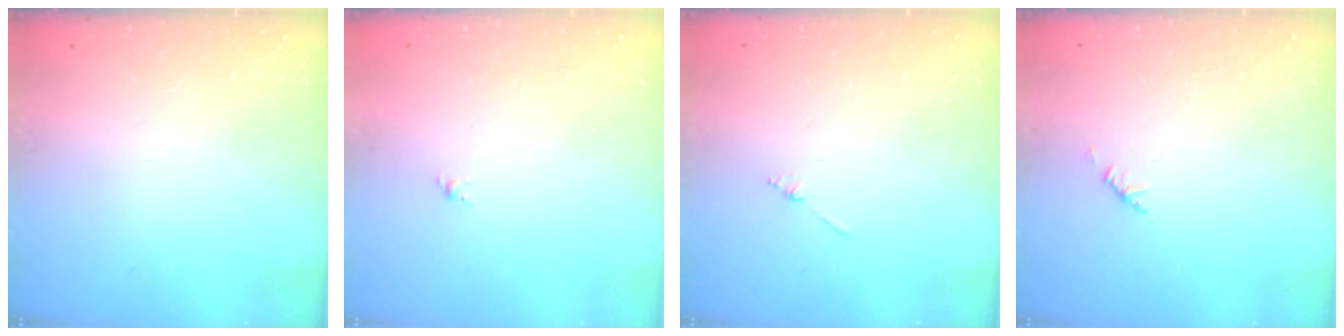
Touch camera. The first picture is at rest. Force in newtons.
{"total": 1.4, "press": 1.2, "slide": 0.6}
{"total": 0.8, "press": 0.8, "slide": 0.2}
{"total": 1.9, "press": 1.8, "slide": 0.6}